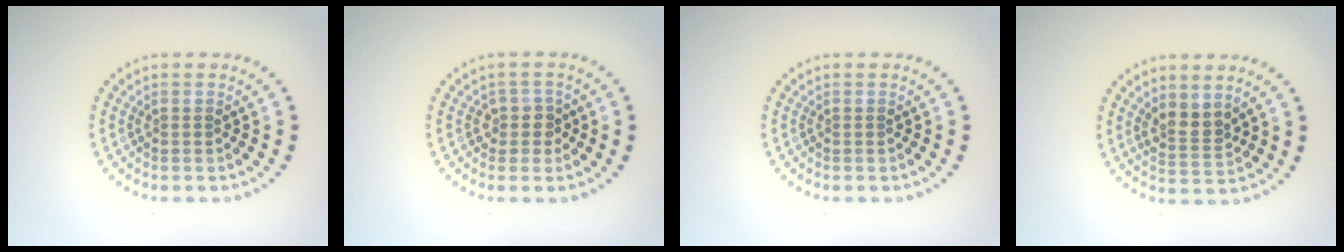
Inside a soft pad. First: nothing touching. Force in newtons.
{"total": 1.9, "press": 1.5, "slide": 1.2}
{"total": 0.0}
{"total": 2.4, "press": 2.1, "slide": 1.2}